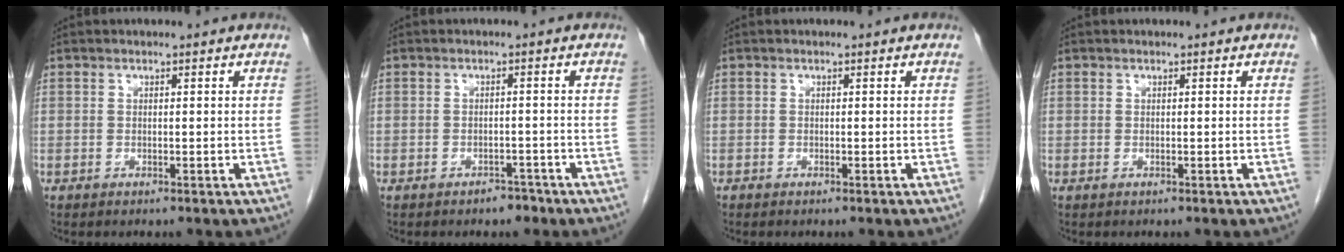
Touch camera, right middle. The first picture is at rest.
{"total": 1.9, "force": [-1.5, 0.9, 0.7], "torque": [-0.016, 0.000, -0.017]}
{"total": 0.0}
{"total": 0.0}